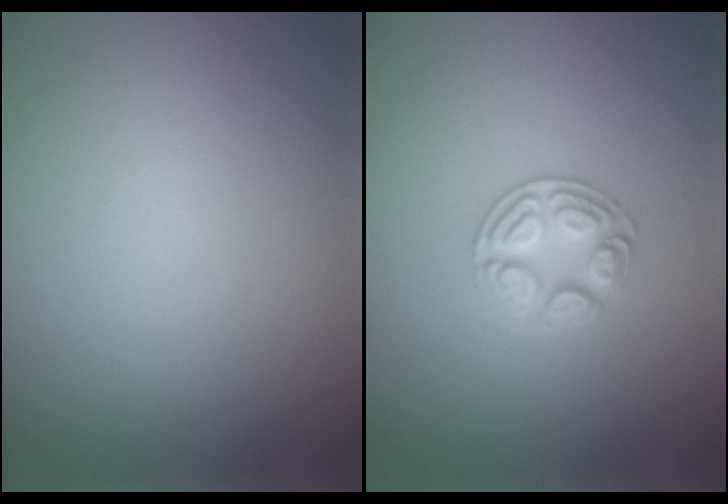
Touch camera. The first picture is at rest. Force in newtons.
{"total": 2.9, "press": 2.7, "slide": 1.0}